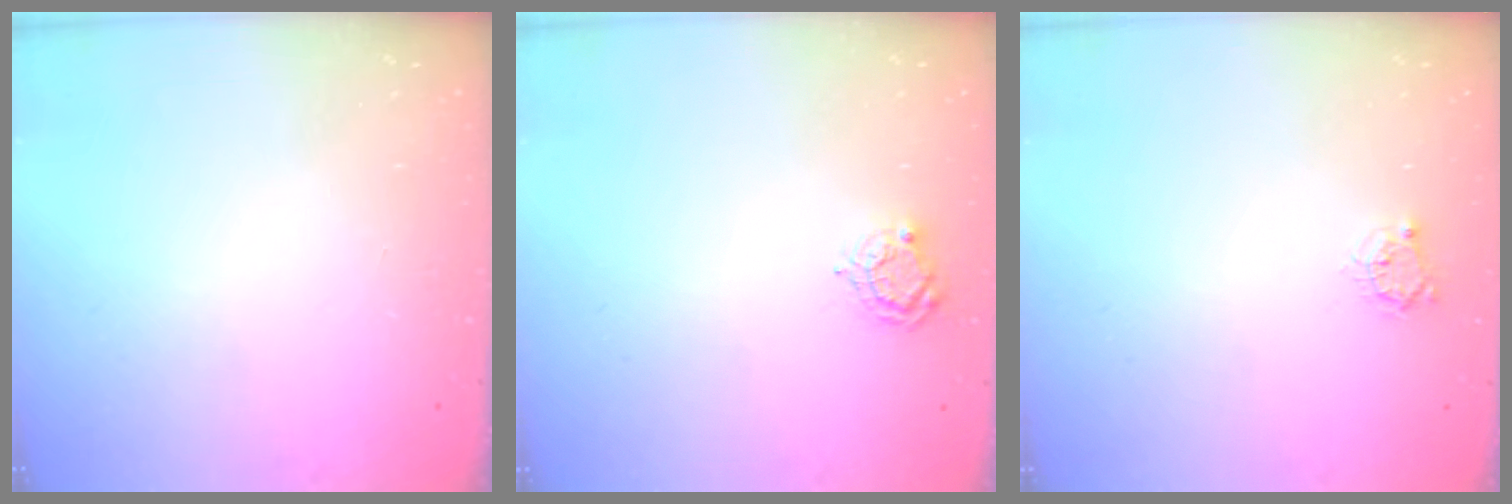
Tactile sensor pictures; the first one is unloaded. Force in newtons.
{"total": 4.8, "press": 4.7, "slide": 0.5}
{"total": 3.3, "press": 3.3, "slide": 0.4}